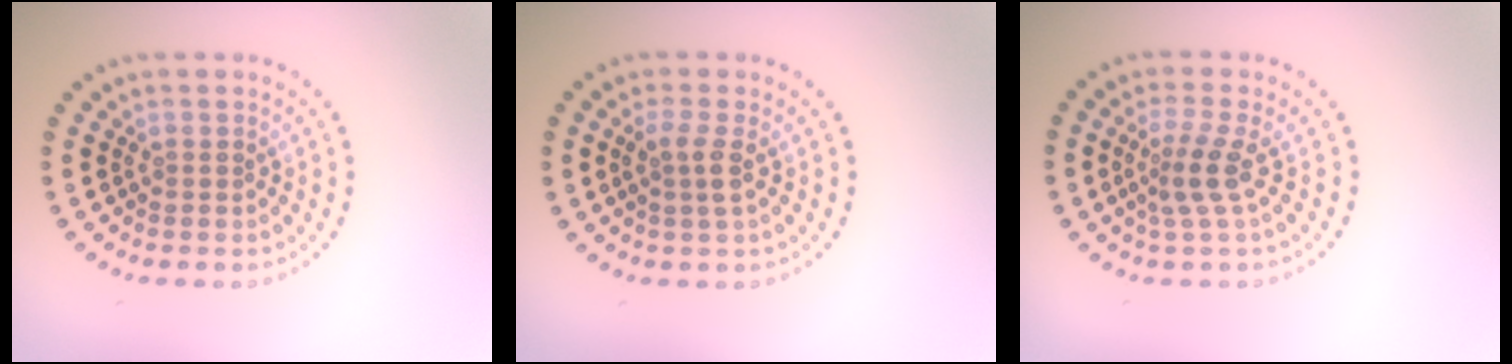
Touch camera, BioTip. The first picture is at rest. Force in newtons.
{"total": 1.8, "press": 1.5, "slide": 1.0}
{"total": 2.6, "press": 1.8, "slide": 1.9}